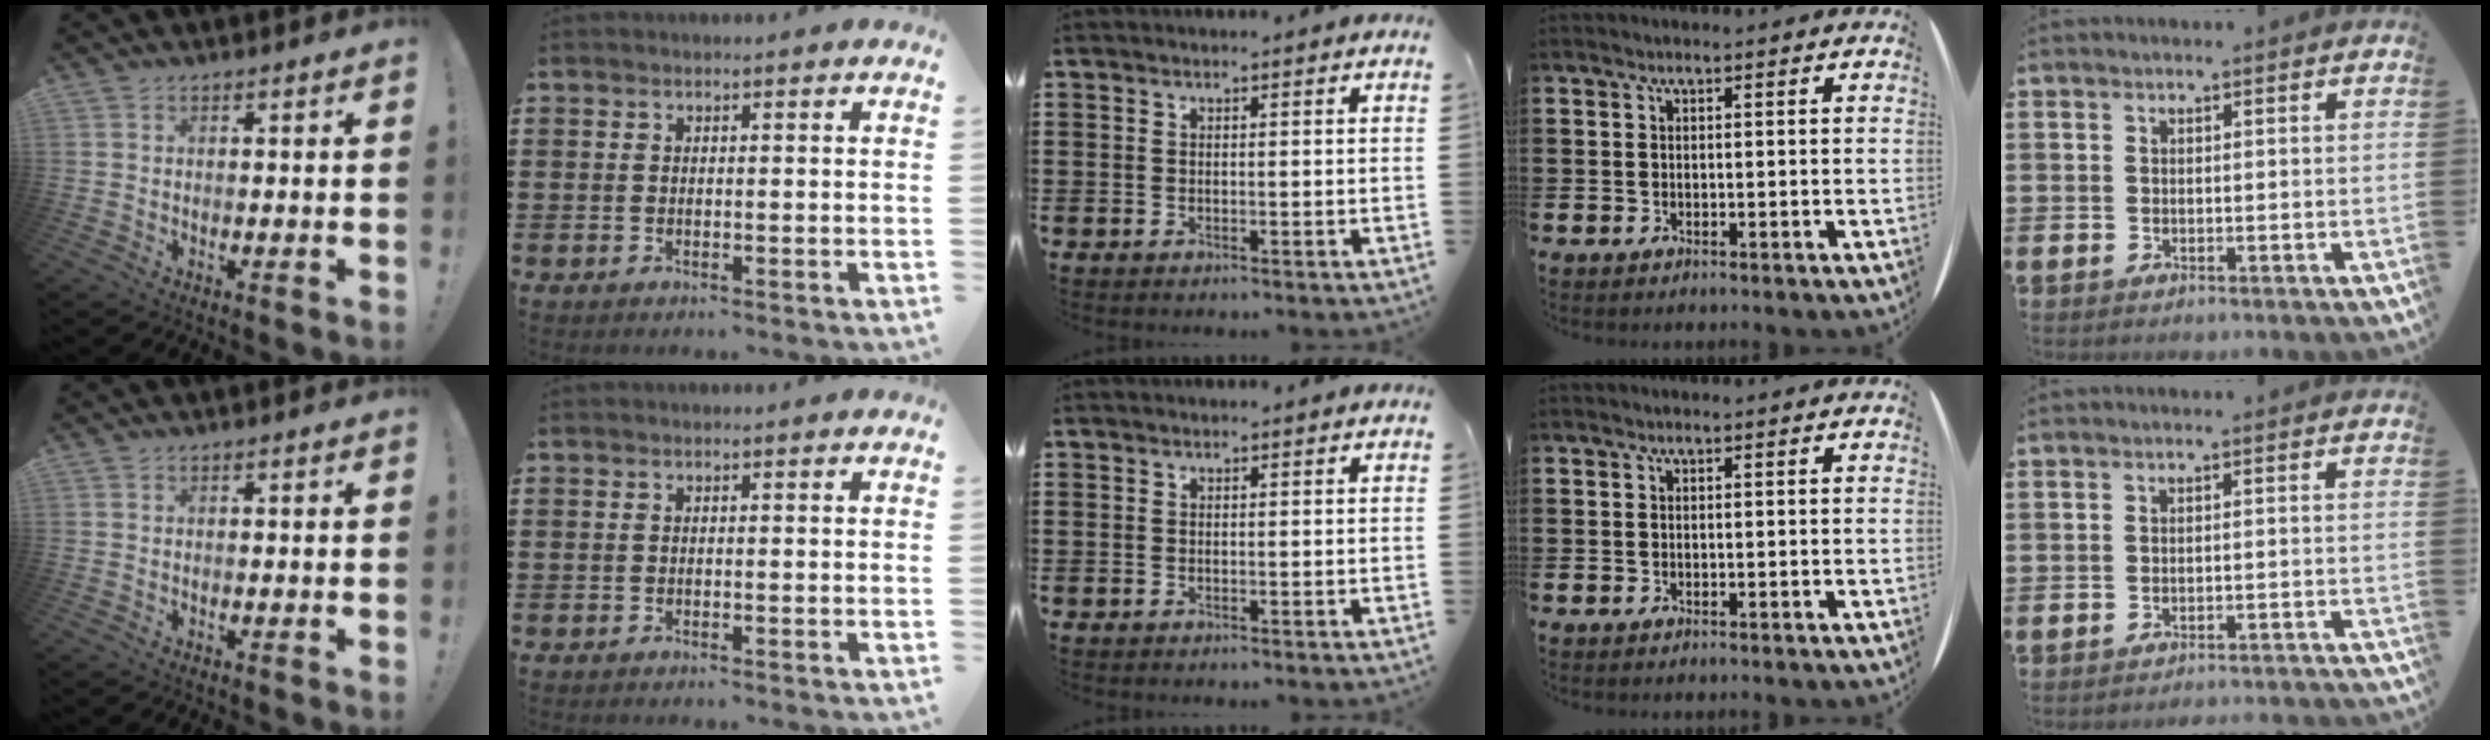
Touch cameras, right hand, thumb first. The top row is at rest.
{"little": {"total": 1.6, "force": [-1.6, -0.3, -0.1], "torque": [-0.001, 0.005, -0.034]}}